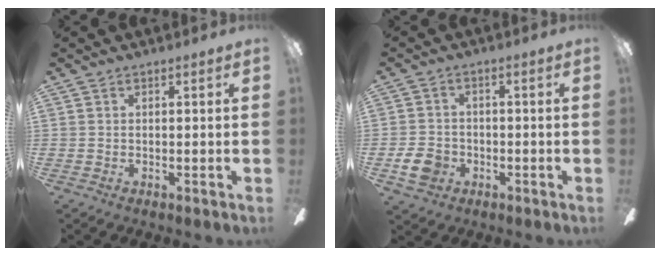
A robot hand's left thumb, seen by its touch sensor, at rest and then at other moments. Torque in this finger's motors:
{"motor_torque": [0.20, 1.33, 0.47, -0.45, 0.00]}